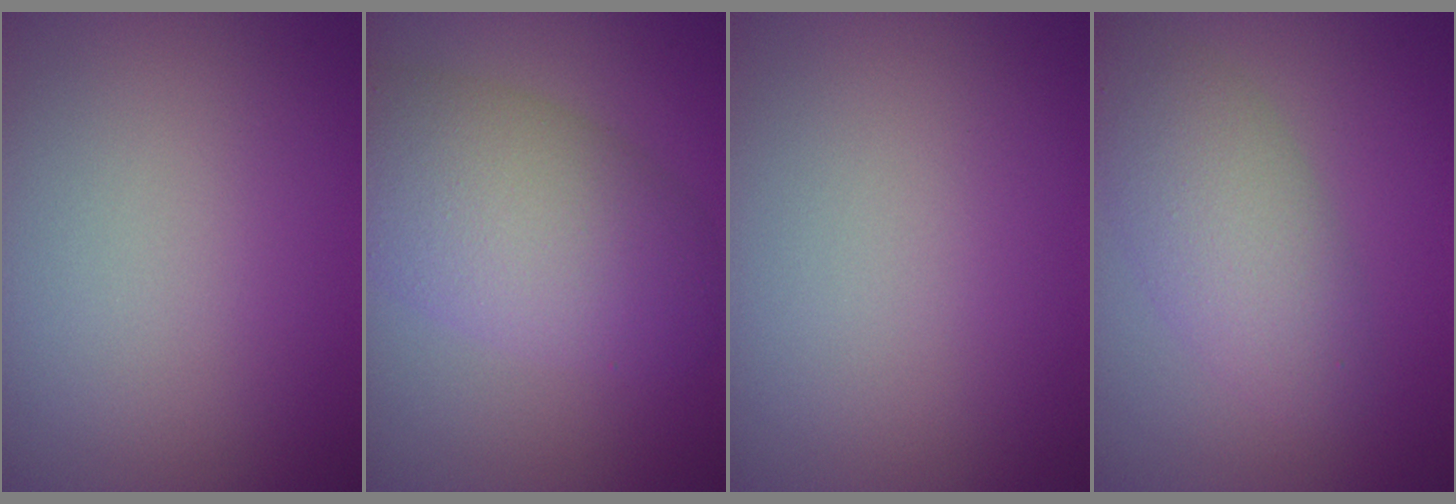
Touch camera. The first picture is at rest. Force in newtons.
{"total": 7.8, "press": 7.7, "slide": 0.6}
{"total": 0.0}
{"total": 4.6, "press": 4.6, "slide": 0.2}